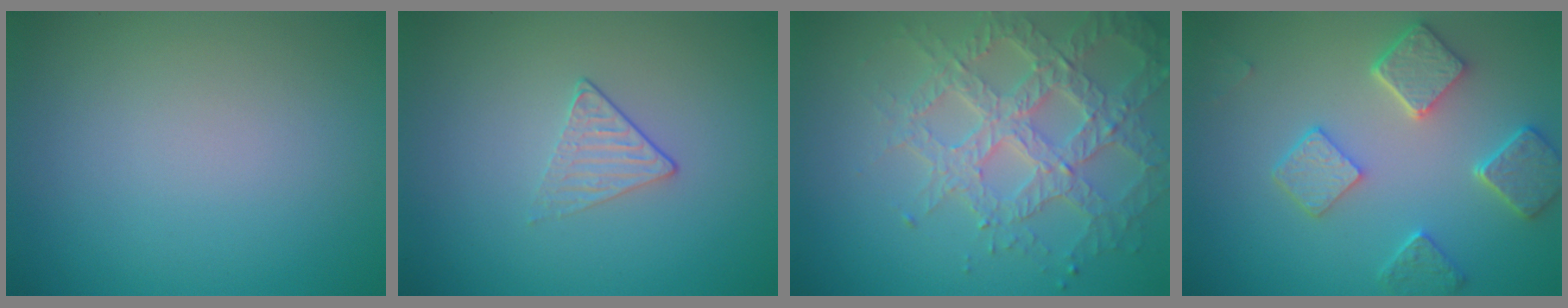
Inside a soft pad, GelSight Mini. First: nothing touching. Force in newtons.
{"total": 1.3, "press": 0.9, "slide": 0.9}
{"total": 5.9, "press": 4.8, "slide": 3.4}
{"total": 5.1, "press": 4.0, "slide": 3.2}